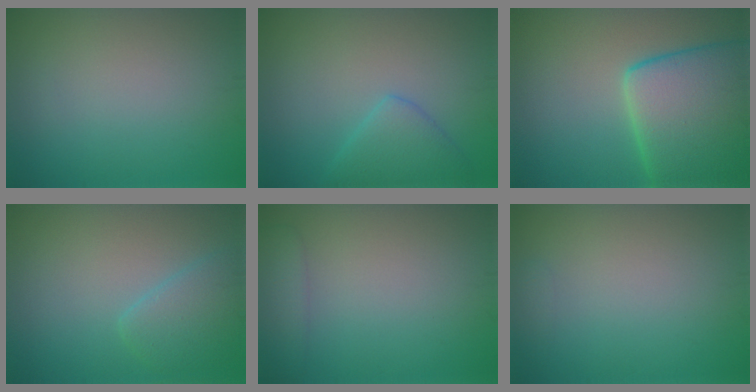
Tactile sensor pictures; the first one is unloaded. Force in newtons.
{"total": 3.2, "press": 3.2, "slide": 0.2}
{"total": 11.6, "press": 11.5, "slide": 1.0}
{"total": 2.9, "press": 2.9, "slide": 0.1}
{"total": 2.4, "press": 2.3, "slide": 0.3}
{"total": 0.6, "press": 0.6, "slide": 0.1}